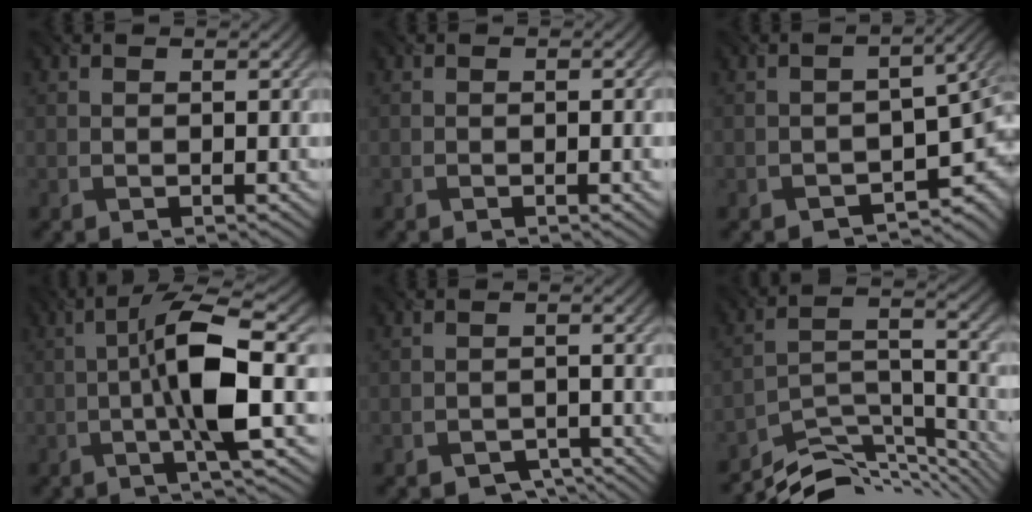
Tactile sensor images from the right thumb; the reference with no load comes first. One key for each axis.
{"total": 1.4, "fx": -0.4, "fy": 0.3, "fz": 1.3, "tx": -0.019, "ty": 0.000, "tz": -0.006}
{"total": 7.2, "fx": -3.0, "fy": 4.0, "fz": 5.2, "tx": -0.052, "ty": -0.025, "tz": -0.039}
{"total": 9.2, "fx": -1.1, "fy": 1.5, "fz": 9.0, "tx": -0.154, "ty": 0.020, "tz": -0.031}
{"total": 2.8, "fx": -2.4, "fy": 1.1, "fz": 0.9, "tx": -0.012, "ty": 0.001, "tz": -0.037}
{"total": 10.2, "fx": -8.4, "fy": 2.9, "fz": 5.0, "tx": -0.087, "ty": -0.009, "tz": -0.152}